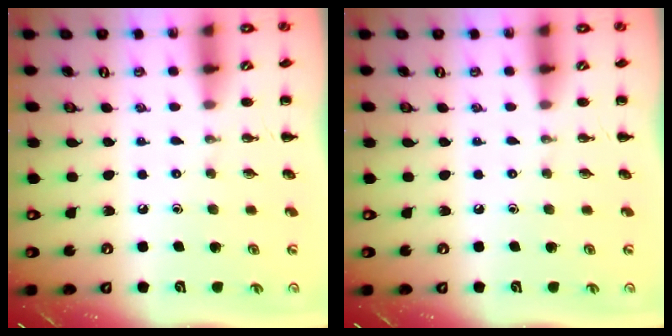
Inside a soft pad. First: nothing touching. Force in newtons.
{"total": 0.0}